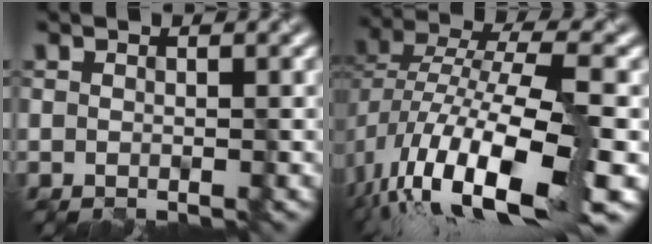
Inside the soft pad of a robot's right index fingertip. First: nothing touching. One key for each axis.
{"total": 15.0, "fx": -6.4, "fy": 5.6, "fz": 12.3, "tx": -0.237, "ty": 0.001, "tz": -0.118}